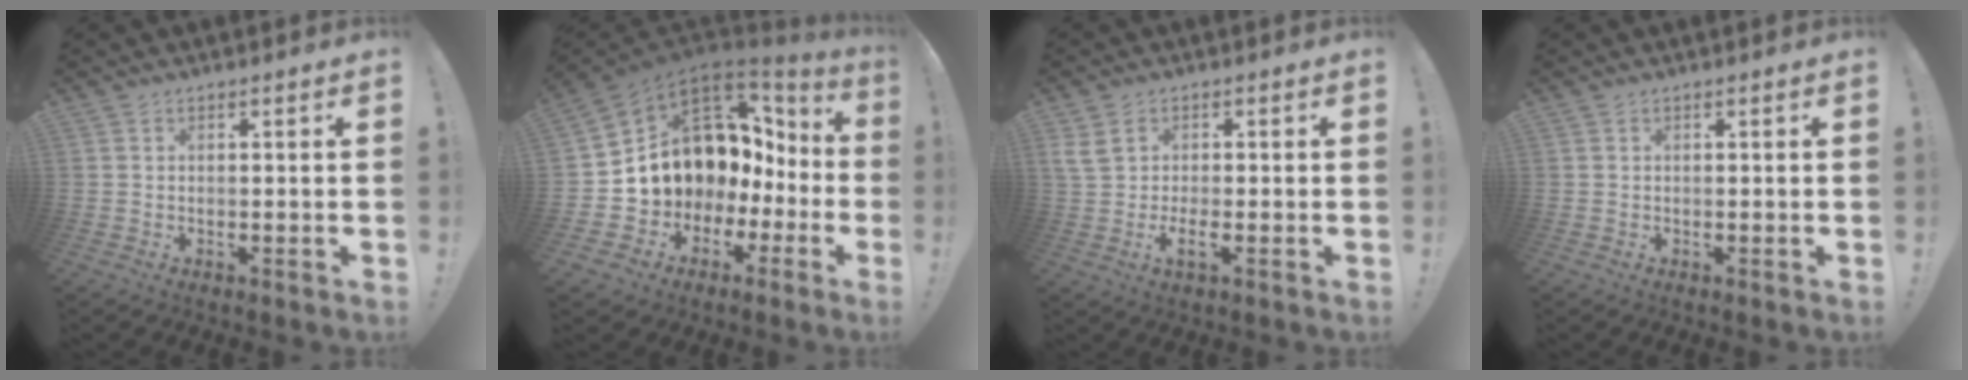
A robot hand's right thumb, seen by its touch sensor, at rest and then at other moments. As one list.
[{"total": 12.6, "force": [5.2, 9.6, 6.4], "torque": [-0.087, -0.059, 0.127]}, {"total": 4.6, "force": [-0.4, 2.2, 4.0], "torque": [-0.085, -0.009, -0.010]}, {"total": 0.0}]